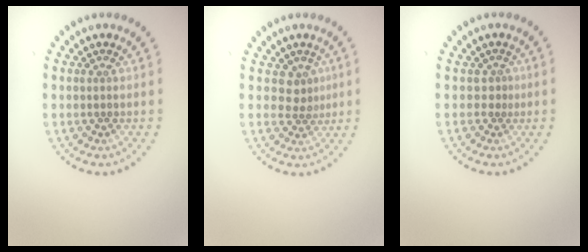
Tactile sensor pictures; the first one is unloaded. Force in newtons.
{"total": 2.0, "press": 1.3, "slide": 1.5}
{"total": 0.6, "press": 0.1, "slide": 0.6}